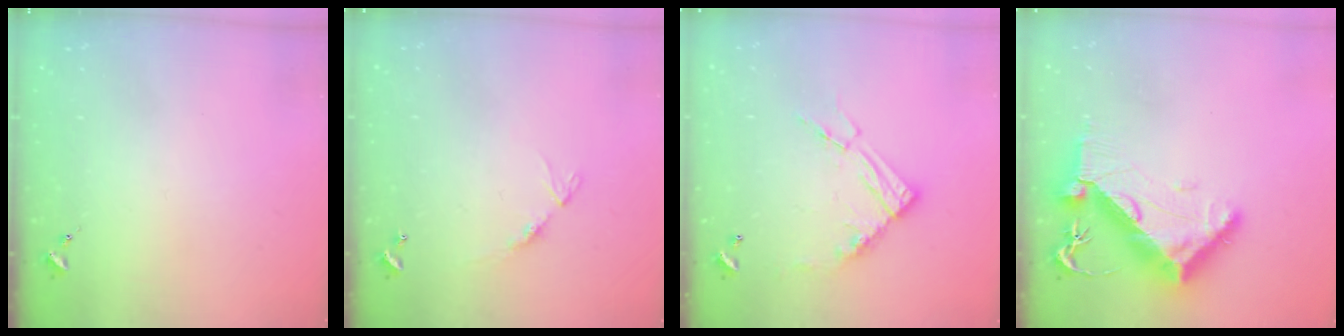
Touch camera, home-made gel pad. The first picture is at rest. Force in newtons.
{"total": 8.4, "press": 8.4, "slide": 0.6}
{"total": 13.1, "press": 13.0, "slide": 1.2}
{"total": 12.1, "press": 12.0, "slide": 1.7}